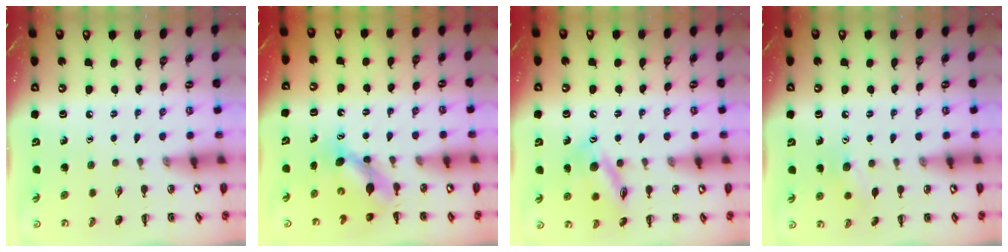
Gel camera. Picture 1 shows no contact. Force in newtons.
{"total": 6.1, "press": 6.0, "slide": 0.9}
{"total": 13.6, "press": 13.5, "slide": 1.5}
{"total": 8.8, "press": 8.7, "slide": 1.4}